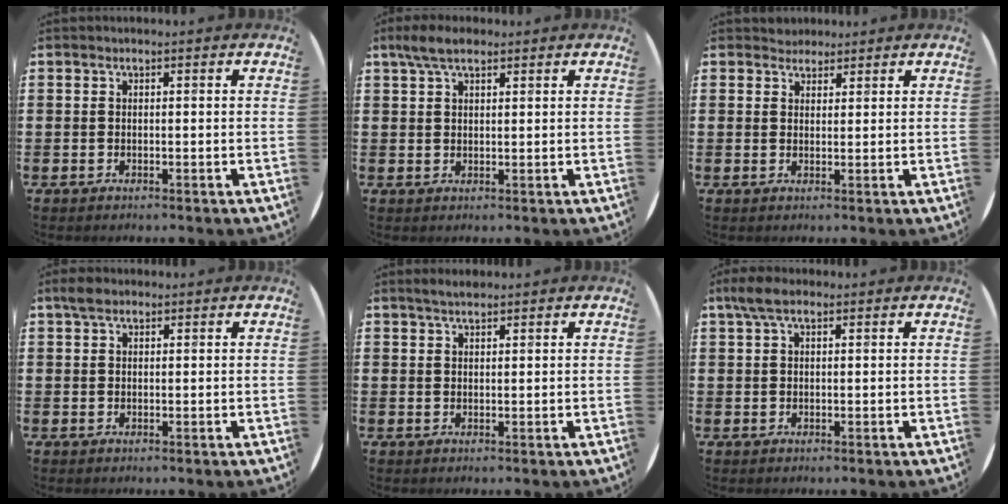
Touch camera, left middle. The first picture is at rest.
{"total": 3.7, "force": [2.7, 1.4, 2.1], "torque": [-0.039, 0.004, 0.048]}
{"total": 2.0, "force": [1.9, 0.7, -0.1], "torque": [0.000, 0.006, 0.037]}
{"total": 1.8, "force": [1.4, 0.9, 0.8], "torque": [-0.009, 0.003, 0.023]}
{"total": 1.8, "force": [1.6, 0.3, 0.7], "torque": [-0.015, 0.004, 0.029]}
{"total": 3.0, "force": [1.8, 1.2, 2.1], "torque": [-0.044, 0.008, 0.032]}